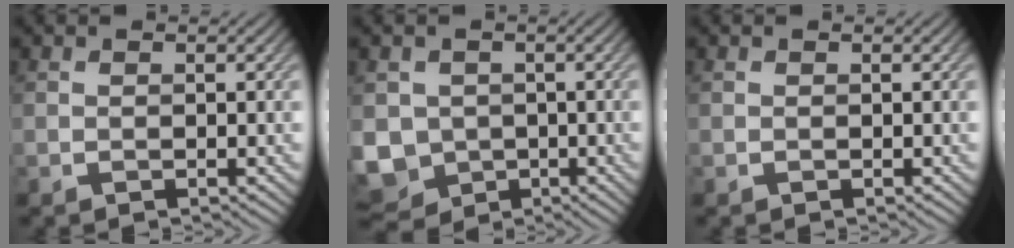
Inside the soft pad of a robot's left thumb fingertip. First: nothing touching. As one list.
[{"total": 6.7, "force": [-1.1, 6.1, 2.6], "torque": [-0.081, -0.028, -0.026]}, {"total": 0.0}]